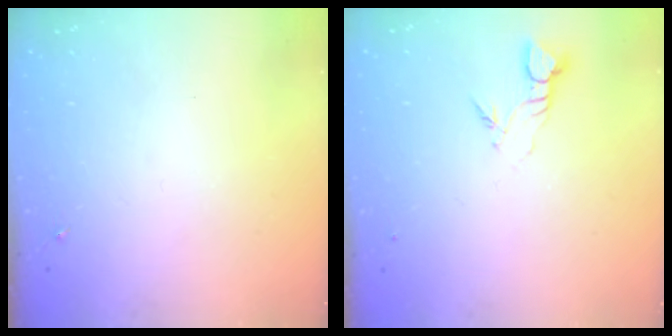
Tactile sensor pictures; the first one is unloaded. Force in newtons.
{"total": 3.7, "press": 3.6, "slide": 0.3}